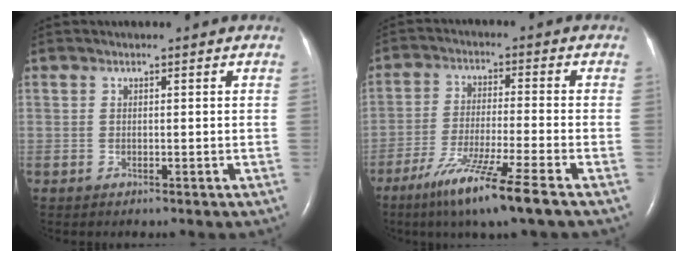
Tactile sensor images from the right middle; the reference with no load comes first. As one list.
[{"total": 10.8, "force": [-6.9, -1.1, 8.2], "torque": [-0.158, -0.038, -0.126]}]